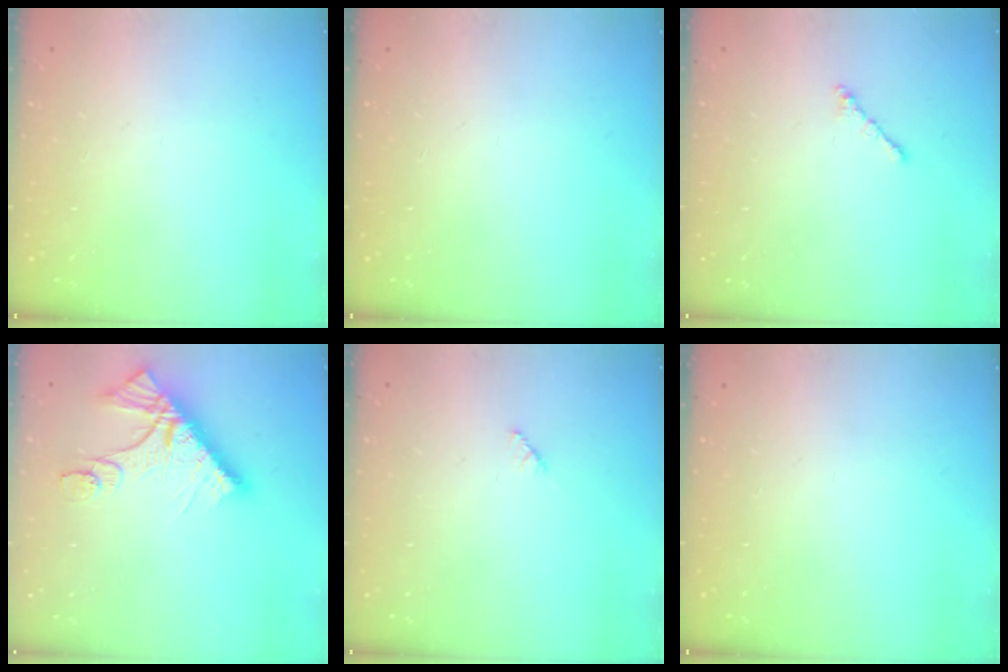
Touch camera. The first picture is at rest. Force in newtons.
{"total": 0.0}
{"total": 1.8, "press": 1.7, "slide": 0.6}
{"total": 13.5, "press": 13.5, "slide": 1.1}
{"total": 1.9, "press": 1.9, "slide": 0.3}
{"total": 0.0}